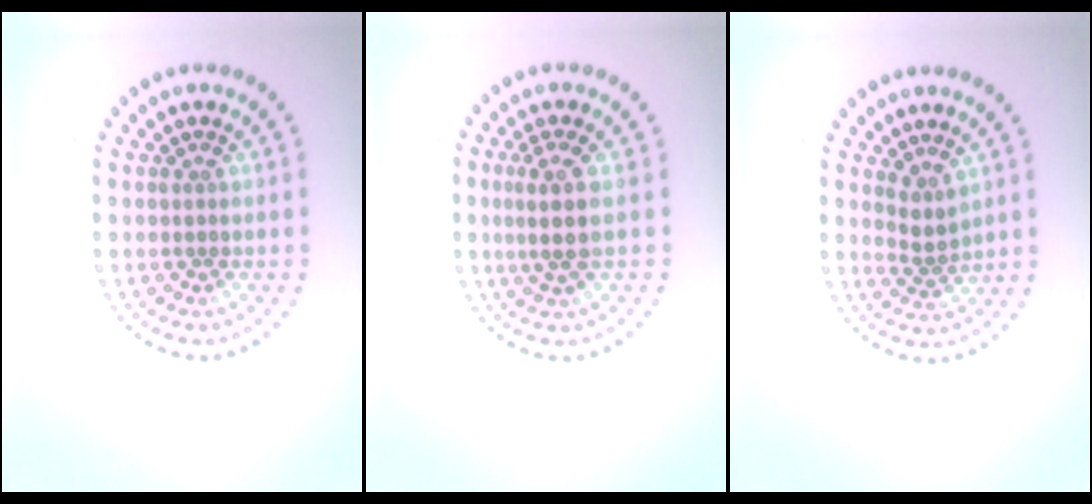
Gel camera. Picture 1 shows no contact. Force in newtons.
{"total": 2.5, "press": 1.9, "slide": 1.5}
{"total": 1.7, "press": 1.1, "slide": 1.3}